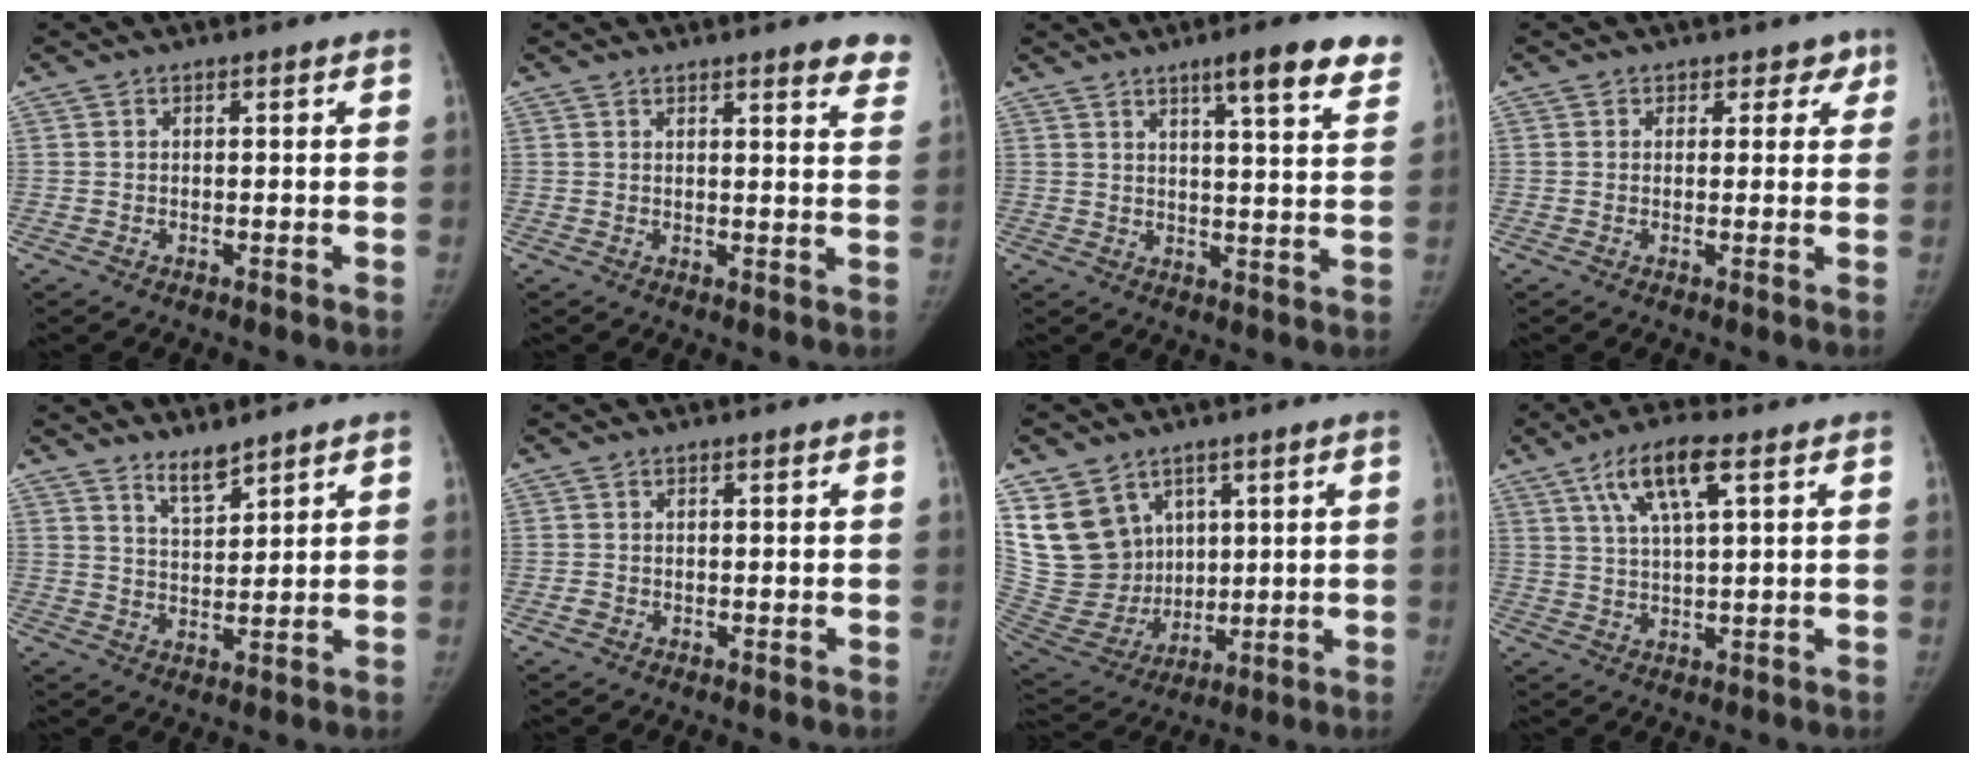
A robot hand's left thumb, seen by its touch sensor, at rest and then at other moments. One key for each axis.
{"total": 6.8, "fx": 5.7, "fy": 1.7, "fz": 3.4, "tx": -0.011, "ty": -0.028, "tz": 0.049}
{"total": 11.5, "fx": 8.0, "fy": 1.9, "fz": 8.1, "tx": -0.083, "ty": -0.041, "tz": 0.096}
{"total": 2.9, "fx": 1.6, "fy": 2.4, "fz": 0.4, "tx": 0.033, "ty": -0.004, "tz": 0.008}
{"total": 4.5, "fx": 3.9, "fy": 1.0, "fz": 1.9, "tx": -0.025, "ty": -0.036, "tz": 0.074}
{"total": 0.8, "fx": -0.3, "fy": 0.6, "fz": 0.3, "tx": -0.003, "ty": 0.000, "tz": -0.007}
{"total": 15.9, "fx": 7.1, "fy": 12.6, "fz": 6.4, "tx": -0.100, "ty": -0.017, "tz": 0.165}
{"total": 9.1, "fx": 4.3, "fy": 2.1, "fz": 7.8, "tx": -0.154, "ty": -0.004, "tz": 0.082}